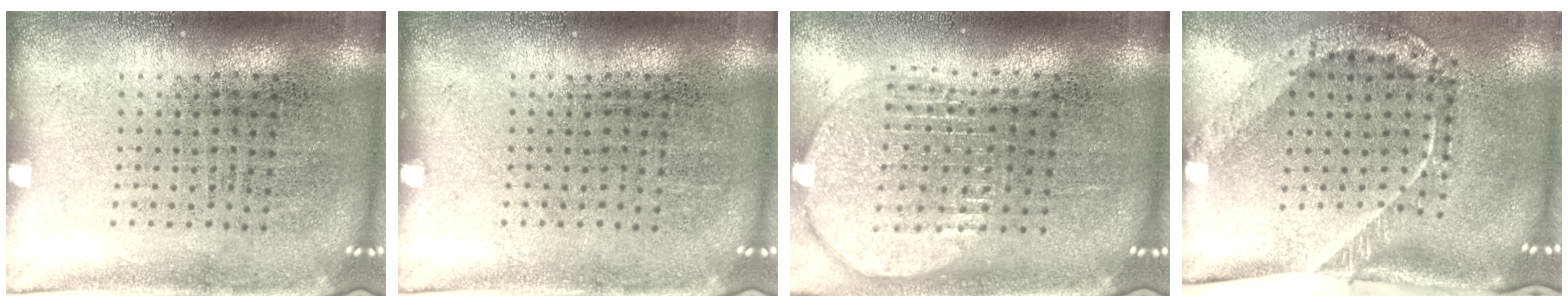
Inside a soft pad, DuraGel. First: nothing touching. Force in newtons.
{"total": 0.0}
{"total": 2.0, "press": 1.7, "slide": 1.1}
{"total": 2.5, "press": 1.6, "slide": 1.8}